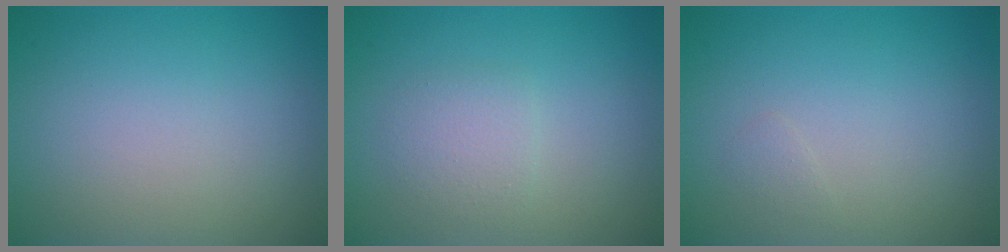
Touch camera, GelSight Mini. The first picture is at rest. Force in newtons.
{"total": 1.9, "press": 1.9, "slide": 0.0}
{"total": 0.5, "press": 0.5, "slide": 0.0}